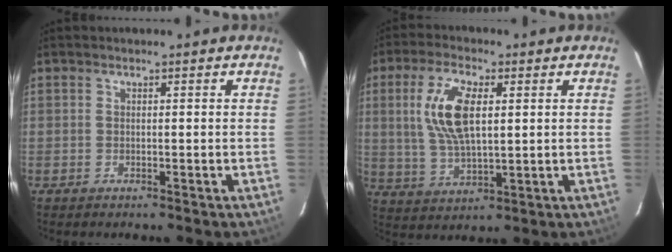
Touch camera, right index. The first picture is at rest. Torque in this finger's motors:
{"motor_torque": [0.42, 0.10, 0.31, 0.16]}